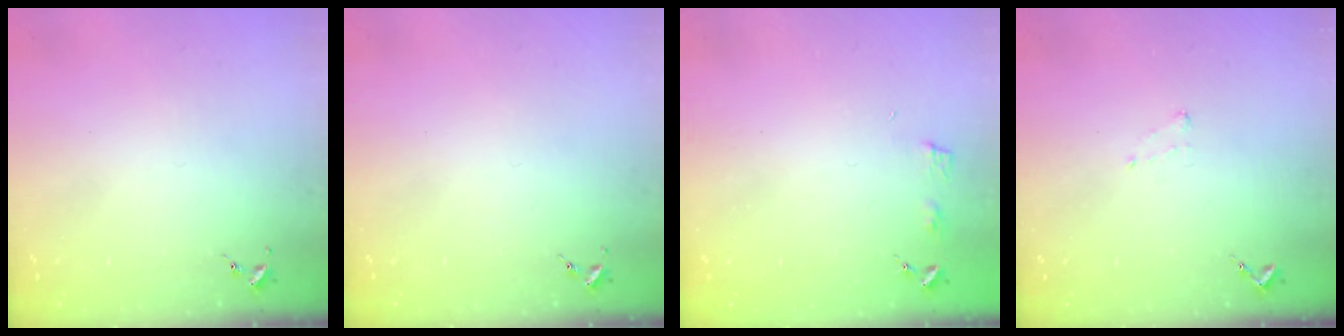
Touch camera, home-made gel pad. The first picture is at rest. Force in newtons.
{"total": 0.0}
{"total": 3.9, "press": 3.9, "slide": 0.4}
{"total": 3.8, "press": 3.8, "slide": 0.5}